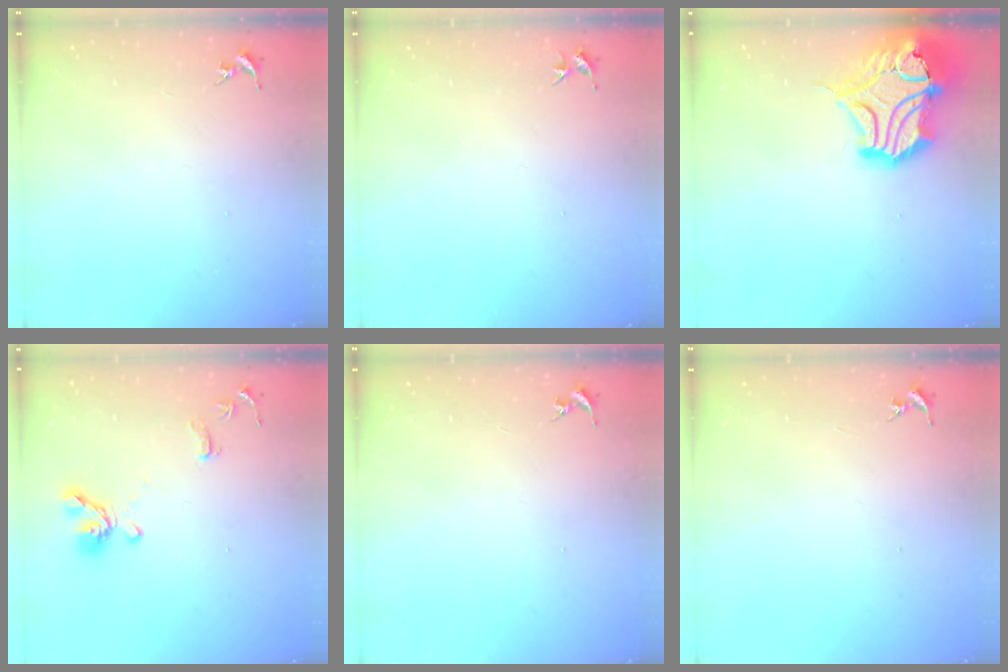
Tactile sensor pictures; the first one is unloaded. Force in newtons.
{"total": 3.3, "press": 3.3, "slide": 0.4}
{"total": 19.2, "press": 18.9, "slide": 3.2}
{"total": 12.7, "press": 12.6, "slide": 1.5}
{"total": 0.0}
{"total": 0.0}